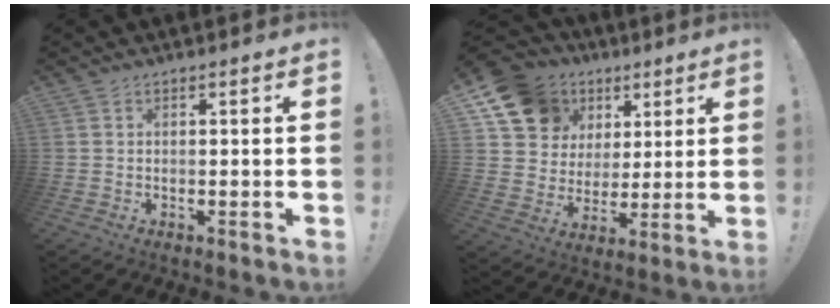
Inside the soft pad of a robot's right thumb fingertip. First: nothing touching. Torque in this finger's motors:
{"motor_torque": [1.49, 2.37, 0.92, 0.45, 0.09]}